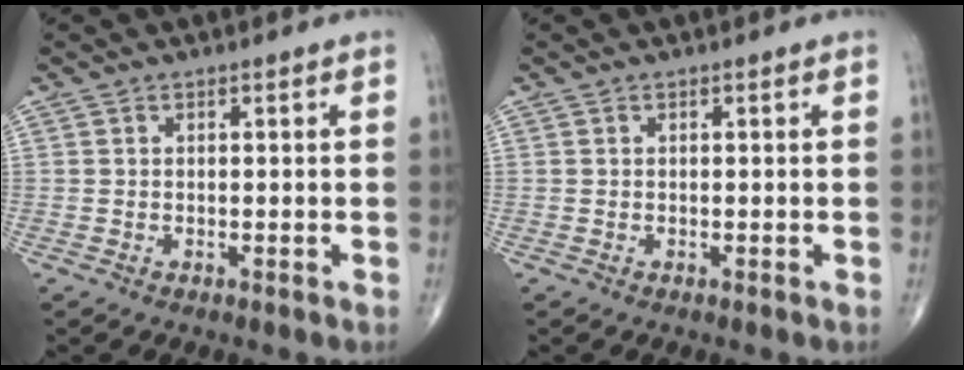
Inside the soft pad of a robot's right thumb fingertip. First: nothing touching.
{"total": 0.0}